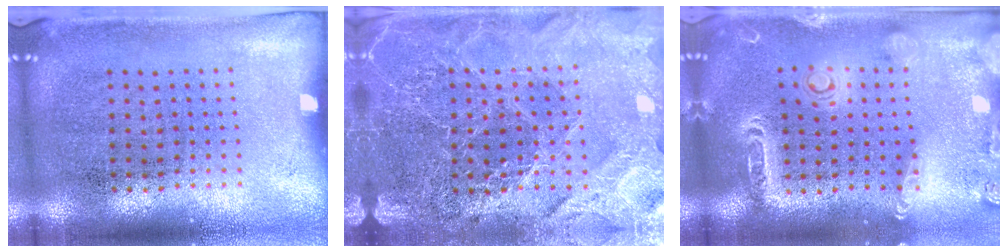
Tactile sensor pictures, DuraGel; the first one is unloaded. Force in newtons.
{"total": 4.6, "press": 4.3, "slide": 1.8}
{"total": 2.0, "press": 1.9, "slide": 0.6}